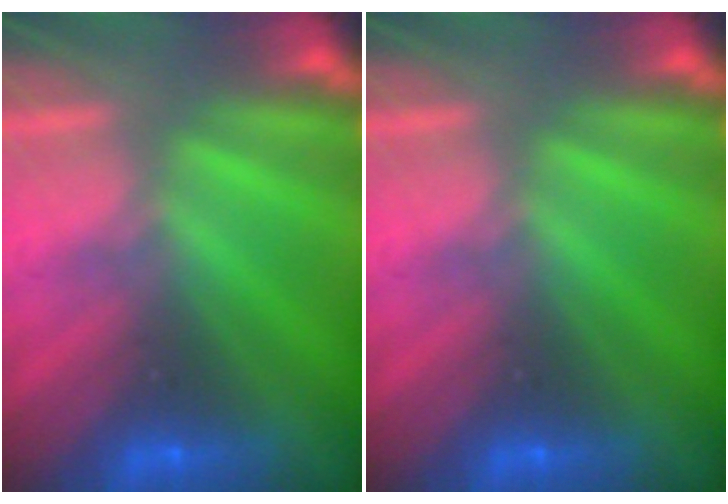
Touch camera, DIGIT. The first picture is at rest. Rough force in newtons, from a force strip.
{"total": 0.0}